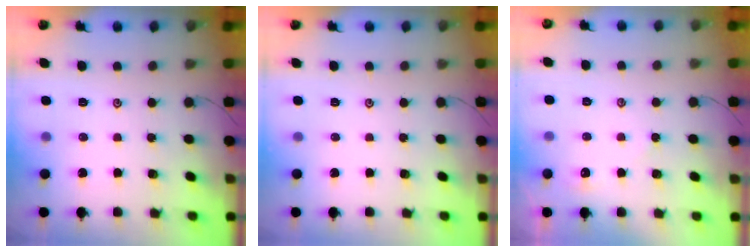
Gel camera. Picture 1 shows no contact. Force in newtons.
{"total": 0.0}
{"total": 2.2, "press": 2.2, "slide": 0.3}